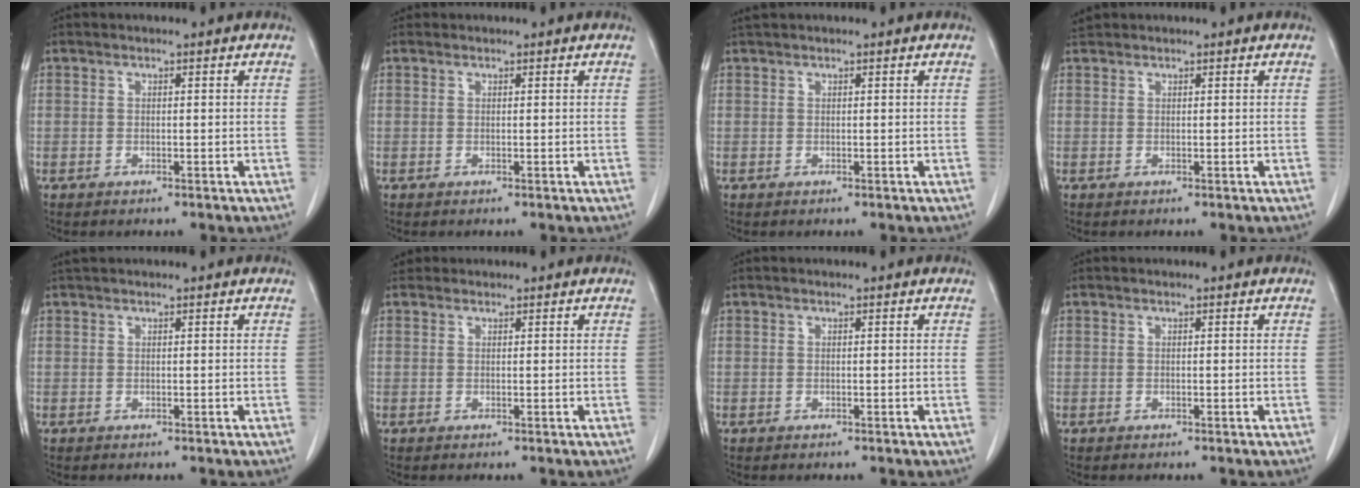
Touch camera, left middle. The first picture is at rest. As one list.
[{"total": 0.0}, {"total": 0.7, "force": [0.7, -0.2, 0.2], "torque": [-0.010, 0.012, 0.019]}, {"total": 0.9, "force": [0.8, 0.2, -0.1], "torque": [-0.009, 0.012, 0.019]}, {"total": 1.0, "force": [1.0, -0.1, 0.4], "torque": [-0.011, 0.016, 0.023]}, {"total": 1.1, "force": [1.0, 0.6, -0.1], "torque": [0.000, 0.011, 0.015]}, {"total": 0.0}, {"total": 0.0}]